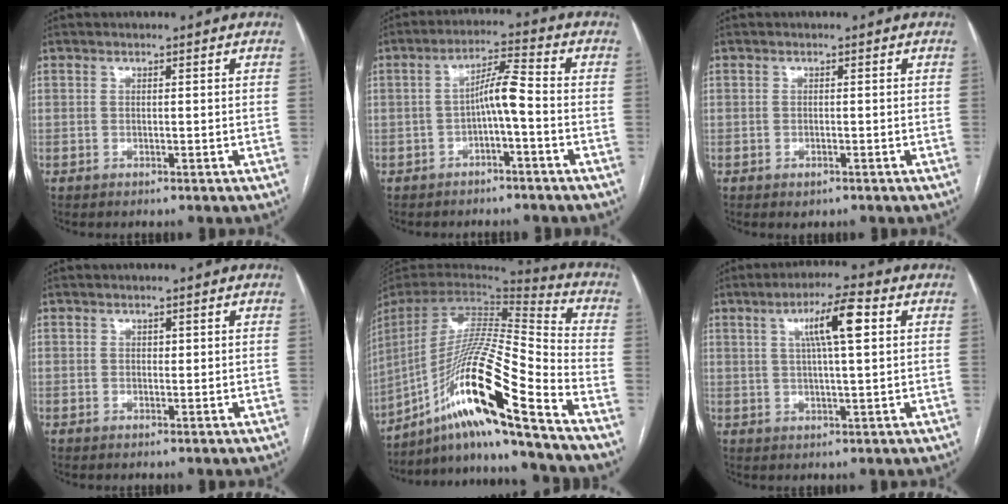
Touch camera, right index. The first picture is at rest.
{"total": 5.0, "force": [-1.3, 0.1, 4.8], "torque": [-0.086, 0.018, -0.020]}
{"total": 0.9, "force": [-0.5, 0.5, 0.6], "torque": [-0.008, -0.001, -0.003]}
{"total": 0.6, "force": [0.2, 0.5, 0.4], "torque": [-0.001, 0.000, 0.002]}
{"total": 22.2, "force": [-14.5, -1.1, 16.8], "torque": [-0.328, -0.015, -0.271]}
{"total": 7.8, "force": [2.4, 0.5, 7.4], "torque": [-0.130, 0.011, 0.038]}